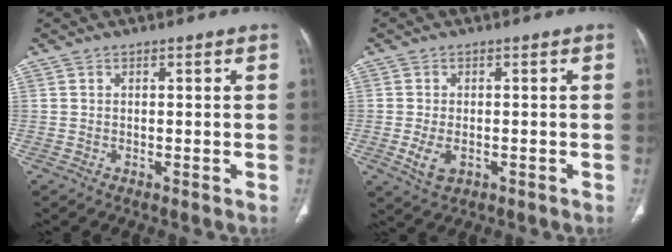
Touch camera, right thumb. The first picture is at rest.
{"total": 4.2, "force": [-1.1, 2.5, 3.2], "torque": [-0.064, -0.005, -0.014]}